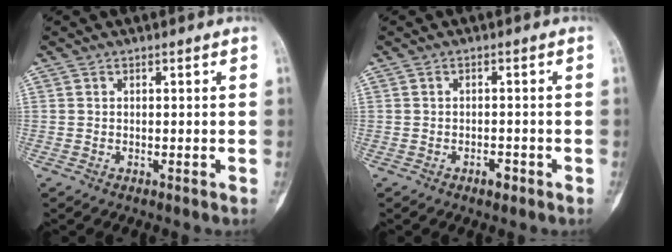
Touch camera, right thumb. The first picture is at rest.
{"total": 2.0, "force": [-1.2, 1.1, 1.3], "torque": [-0.018, 0.006, -0.019]}